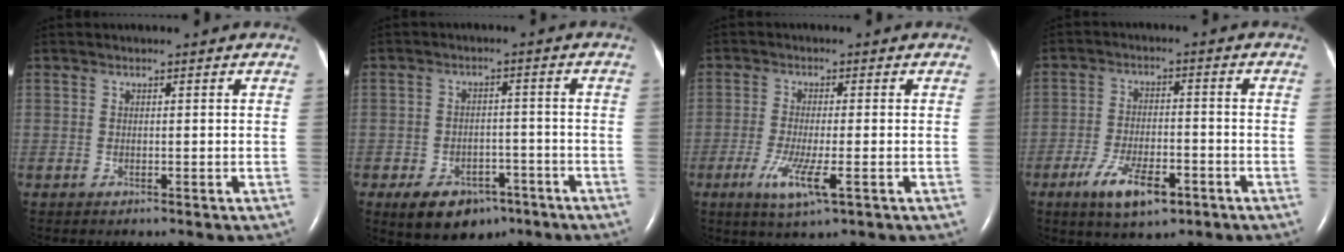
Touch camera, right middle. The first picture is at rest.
{"total": 8.6, "force": [-5.4, 5.3, 4.2], "torque": [-0.065, 0.008, -0.073]}
{"total": 6.2, "force": [-2.6, 0.5, 5.6], "torque": [-0.115, -0.016, -0.044]}
{"total": 8.3, "force": [-4.6, 3.0, 6.2], "torque": [-0.120, -0.008, -0.075]}